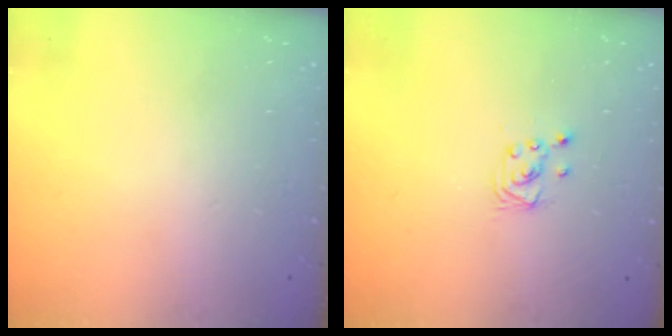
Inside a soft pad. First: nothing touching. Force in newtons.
{"total": 2.5, "press": 2.5, "slide": 0.2}